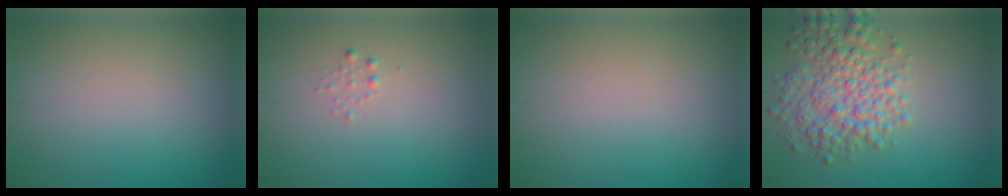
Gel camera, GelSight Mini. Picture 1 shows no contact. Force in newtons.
{"total": 0.6, "press": 0.6, "slide": 0.1}
{"total": 0.0}
{"total": 5.5, "press": 5.5, "slide": 0.2}